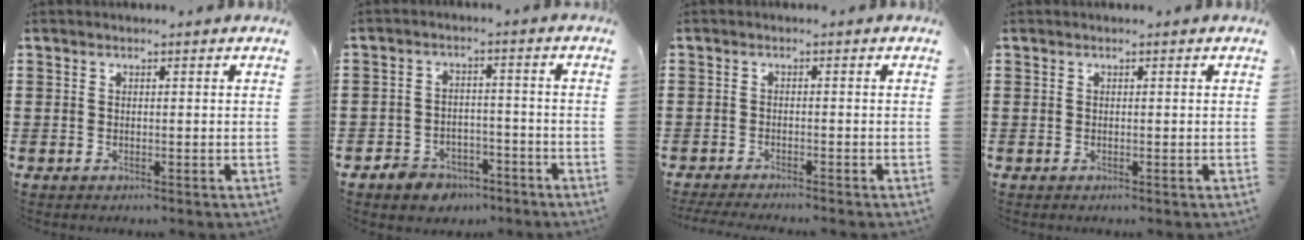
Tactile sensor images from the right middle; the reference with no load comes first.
{"total": 4.0, "force": [-3.6, 1.7, 0.5], "torque": [-0.022, 0.007, -0.075]}
{"total": 1.8, "force": [-1.7, -0.1, 0.5], "torque": [-0.008, 0.000, -0.034]}
{"total": 0.0}